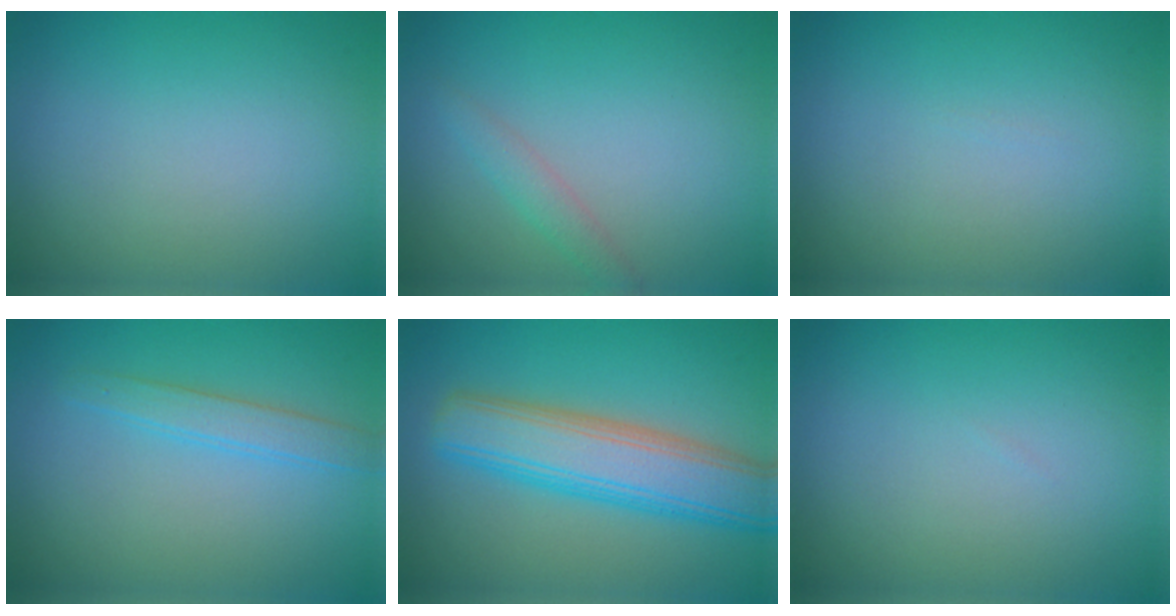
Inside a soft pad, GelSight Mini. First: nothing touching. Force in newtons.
{"total": 1.5, "press": 1.5, "slide": 0.1}
{"total": 0.0}
{"total": 2.1, "press": 2.1, "slide": 0.1}
{"total": 7.5, "press": 7.5, "slide": 0.2}
{"total": 0.0}